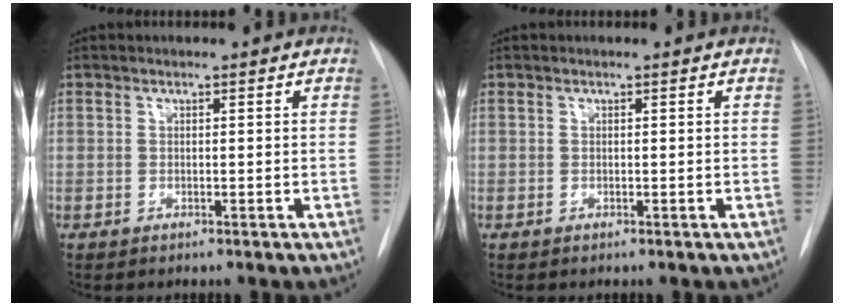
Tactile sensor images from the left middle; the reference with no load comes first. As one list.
[{"total": 0.0}]